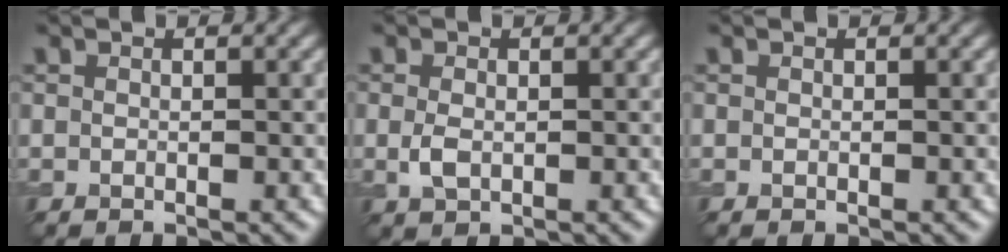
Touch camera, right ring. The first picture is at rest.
{"total": 1.7, "force": [-0.1, 1.1, 1.3], "torque": [-0.032, -0.002, 0.000]}
{"total": 0.0}